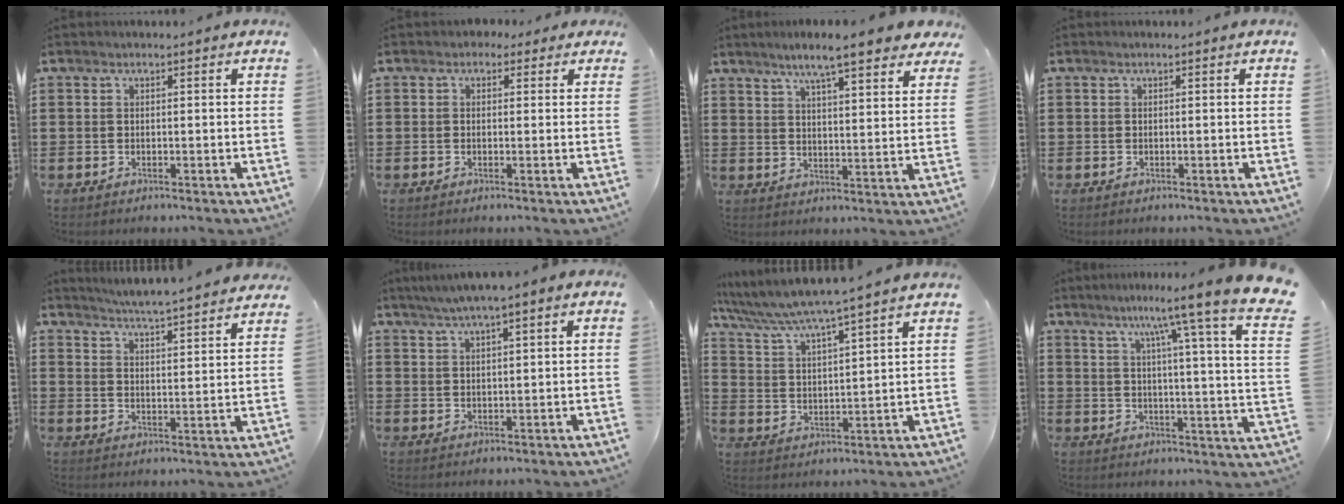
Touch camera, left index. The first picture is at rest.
{"total": 1.4, "force": [0.6, 1.2, 0.4], "torque": [-0.014, 0.008, 0.009]}
{"total": 7.9, "force": [6.5, 0.6, 4.4], "torque": [-0.090, -0.021, 0.110]}
{"total": 0.0}
{"total": 4.5, "force": [4.4, -0.7, 0.6], "torque": [-0.032, -0.033, 0.073]}
{"total": 2.9, "force": [1.9, -0.1, 2.2], "torque": [-0.045, 0.001, 0.034]}
{"total": 5.0, "force": [4.5, -0.8, 2.1], "torque": [-0.062, -0.033, 0.069]}
{"total": 10.1, "force": [7.9, -1.4, 6.1], "torque": [-0.120, -0.063, 0.110]}